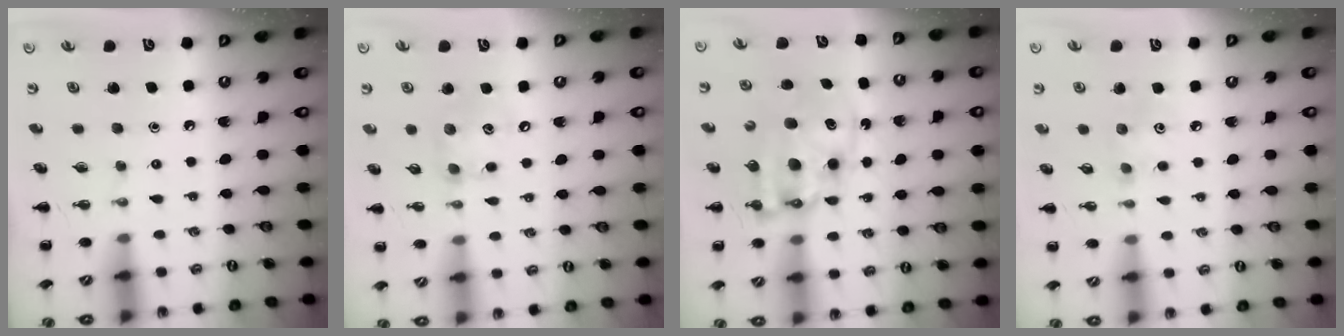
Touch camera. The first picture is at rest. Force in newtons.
{"total": 8.4, "press": 8.3, "slide": 0.9}
{"total": 11.0, "press": 10.6, "slide": 2.8}
{"total": 3.3, "press": 3.2, "slide": 0.8}